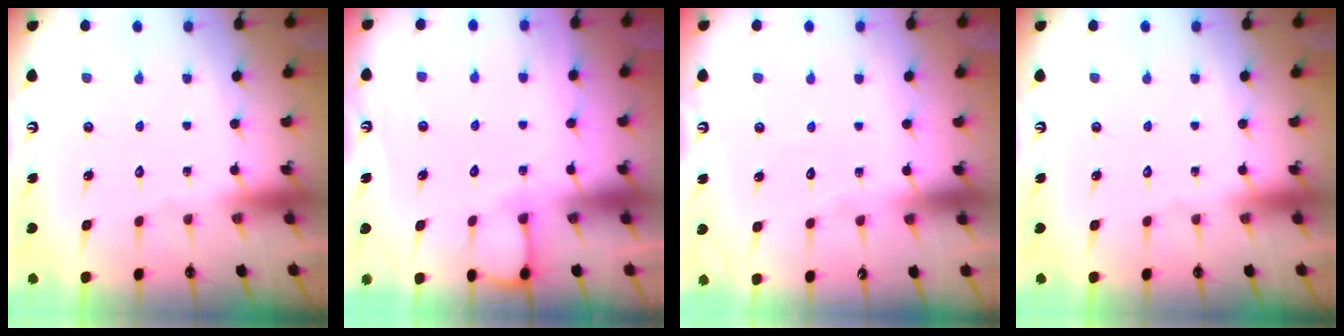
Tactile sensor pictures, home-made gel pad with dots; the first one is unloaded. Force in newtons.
{"total": 4.2, "press": 4.1, "slide": 0.3}
{"total": 3.9, "press": 3.8, "slide": 0.3}
{"total": 0.0}